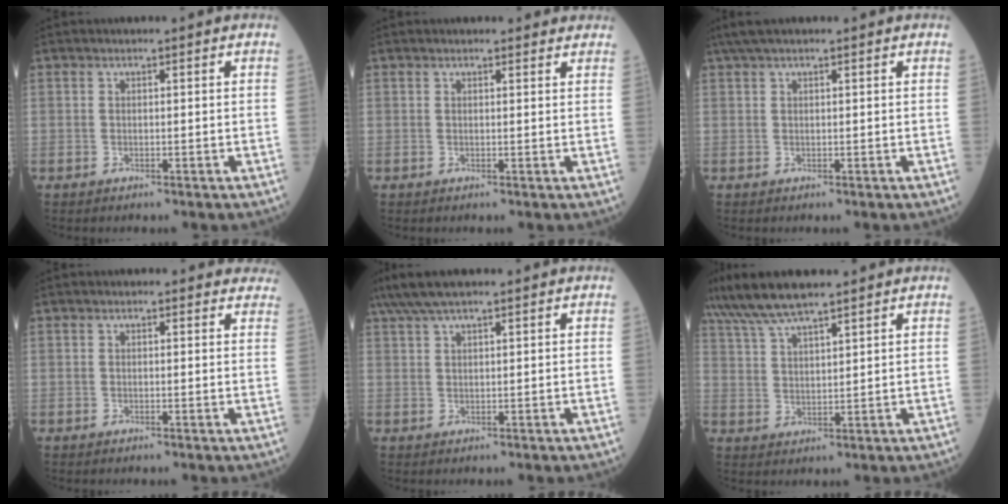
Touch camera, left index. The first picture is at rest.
{"total": 3.6, "force": [3.3, 1.0, 1.0], "torque": [-0.009, 0.014, 0.031]}
{"total": 3.6, "force": [2.8, 0.4, 2.3], "torque": [-0.044, 0.033, 0.053]}
{"total": 5.4, "force": [5.0, 1.8, 0.9], "torque": [0.017, -0.001, 0.030]}
{"total": 6.3, "force": [5.0, 0.8, 3.7], "torque": [-0.076, 0.038, 0.093]}
{"total": 8.5, "force": [7.1, 0.7, 4.5], "torque": [-0.094, 0.027, 0.136]}